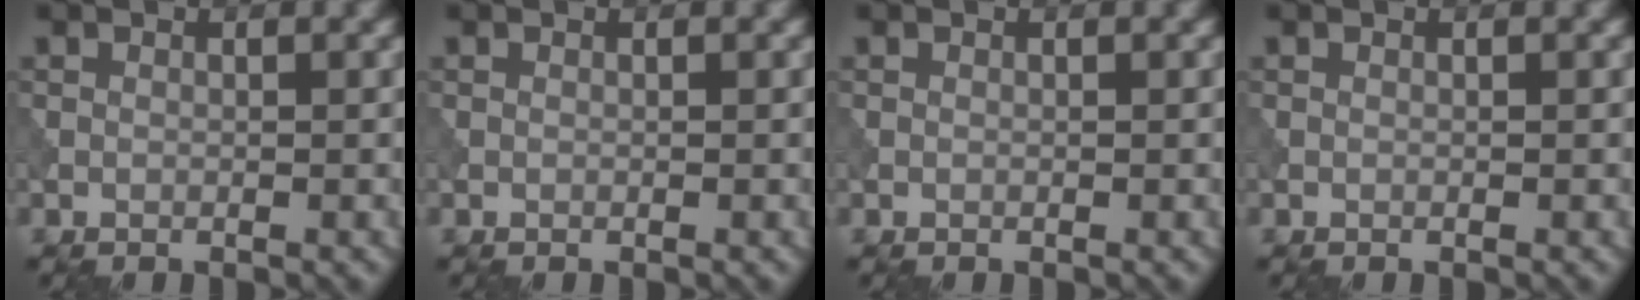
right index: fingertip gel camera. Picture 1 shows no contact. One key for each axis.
{"total": 0.0}
{"total": 0.0}
{"total": 0.0}